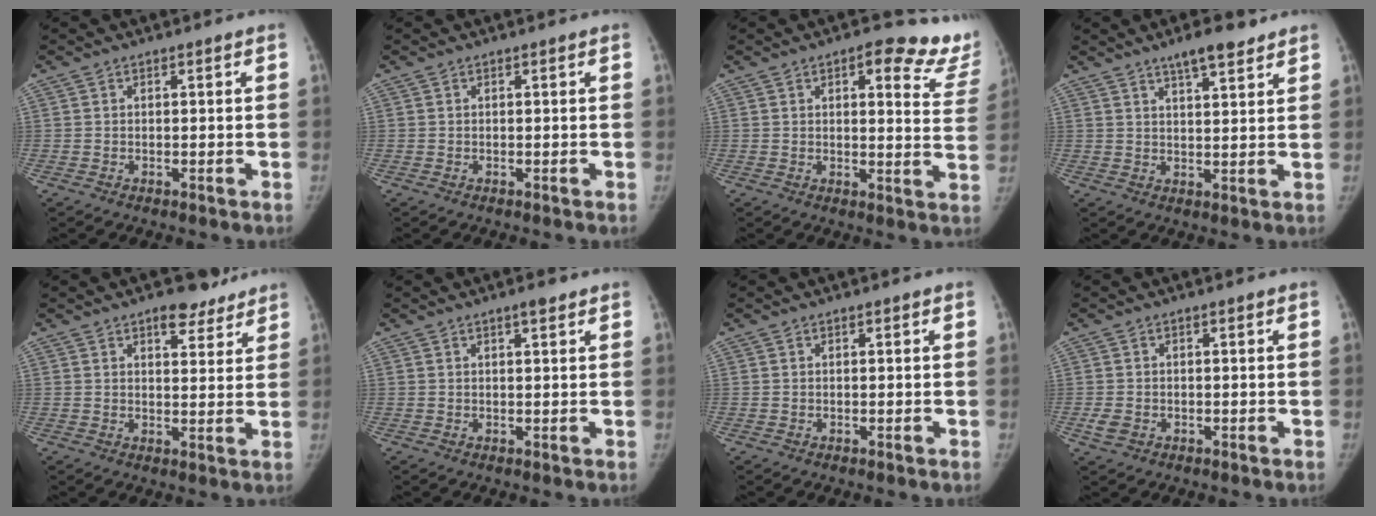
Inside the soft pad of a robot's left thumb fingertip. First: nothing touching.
{"total": 0.0}
{"total": 15.6, "force": [11.2, 5.8, 9.2], "torque": [-0.057, -0.052, 0.105]}
{"total": 6.7, "force": [4.9, 1.8, 4.3], "torque": [-0.057, -0.025, 0.078]}
{"total": 6.5, "force": [4.6, 3.2, 3.3], "torque": [-0.017, -0.024, 0.063]}
{"total": 2.1, "force": [1.4, 0.5, 1.5], "torque": [-0.021, -0.006, 0.021]}
{"total": 0.0}
{"total": 2.2, "force": [-0.8, 1.7, 1.0], "torque": [-0.019, 0.000, -0.010]}